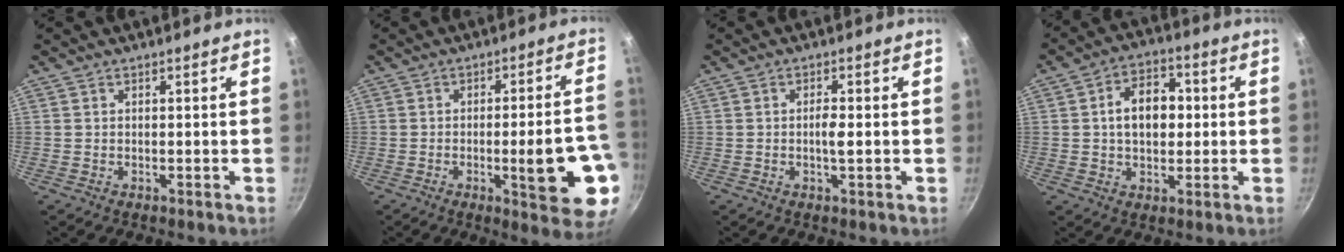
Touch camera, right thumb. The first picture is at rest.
{"total": 14.5, "force": [-3.9, 3.4, 13.5], "torque": [-0.162, 0.017, -0.046]}
{"total": 2.5, "force": [-0.3, 0.5, 2.4], "torque": [-0.049, 0.002, -0.008]}
{"total": 10.1, "force": [0.7, 7.0, 7.2], "torque": [-0.080, 0.018, 0.004]}